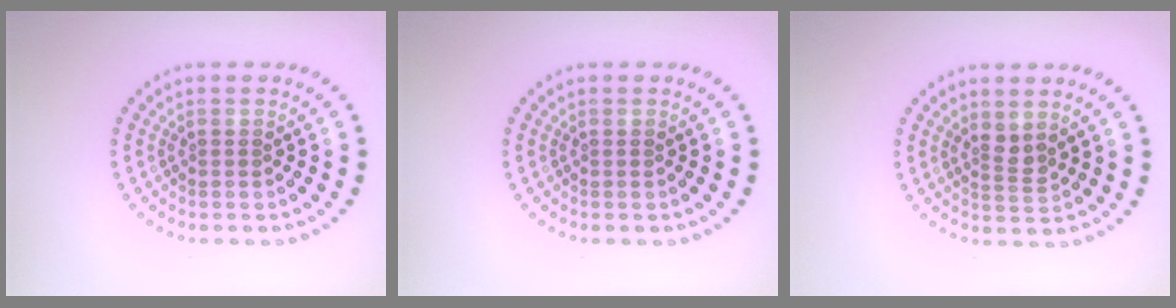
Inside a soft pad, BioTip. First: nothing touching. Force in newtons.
{"total": 0.0}
{"total": 1.5, "press": 1.2, "slide": 1.0}